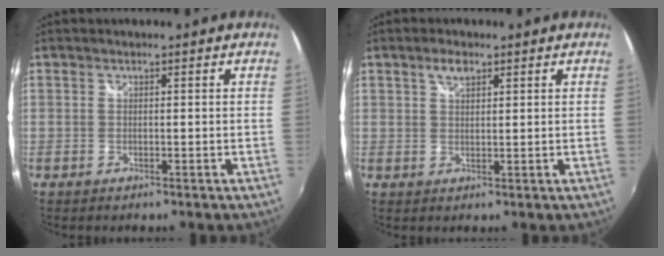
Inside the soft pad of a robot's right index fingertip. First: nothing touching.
{"total": 2.7, "force": [1.6, 1.3, 1.8], "torque": [-0.030, 0.005, 0.028]}